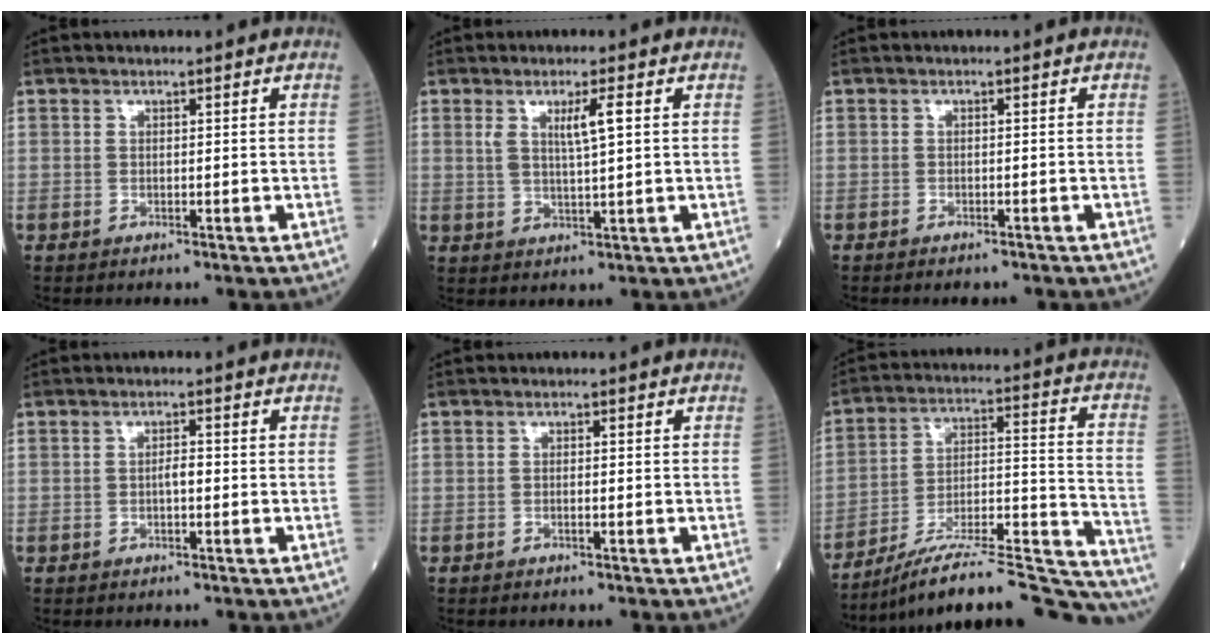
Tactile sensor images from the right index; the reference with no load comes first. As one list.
[{"total": 4.4, "force": [1.5, 0.2, 4.1], "torque": [-0.075, -0.002, 0.028]}, {"total": 1.3, "force": [-1.2, 0.3, 0.5], "torque": [-0.005, -0.001, -0.014]}, {"total": 0.9, "force": [-0.1, 0.1, 0.9], "torque": [-0.014, 0.001, -0.001]}, {"total": 0.6, "force": [-0.2, 0.1, 0.6], "torque": [-0.013, 0.000, -0.003]}, {"total": 23.4, "force": [-21.8, 0.9, 8.5], "torque": [-0.085, 0.025, -0.329]}]